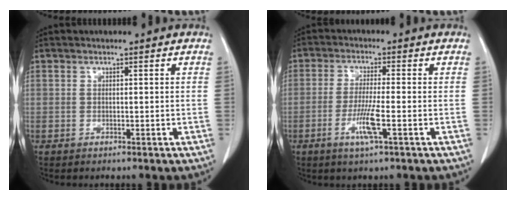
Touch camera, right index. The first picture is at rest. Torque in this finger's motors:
{"motor_torque": [-0.05, 0.09, 0.04, 0.01]}